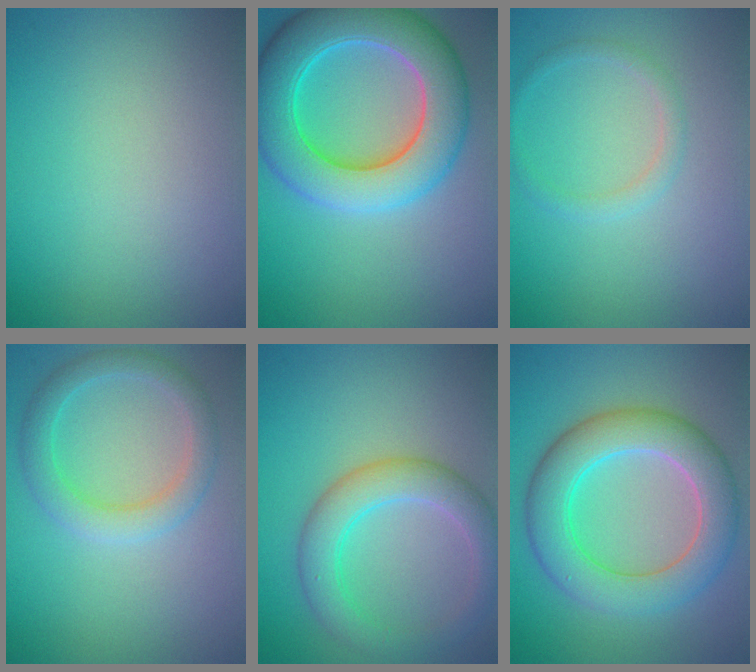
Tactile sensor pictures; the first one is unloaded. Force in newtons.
{"total": 9.4, "press": 9.4, "slide": 0.3}
{"total": 1.4, "press": 1.4, "slide": 0.1}
{"total": 3.1, "press": 3.1, "slide": 0.1}
{"total": 4.6, "press": 4.6, "slide": 0.2}
{"total": 7.2, "press": 7.1, "slide": 0.6}